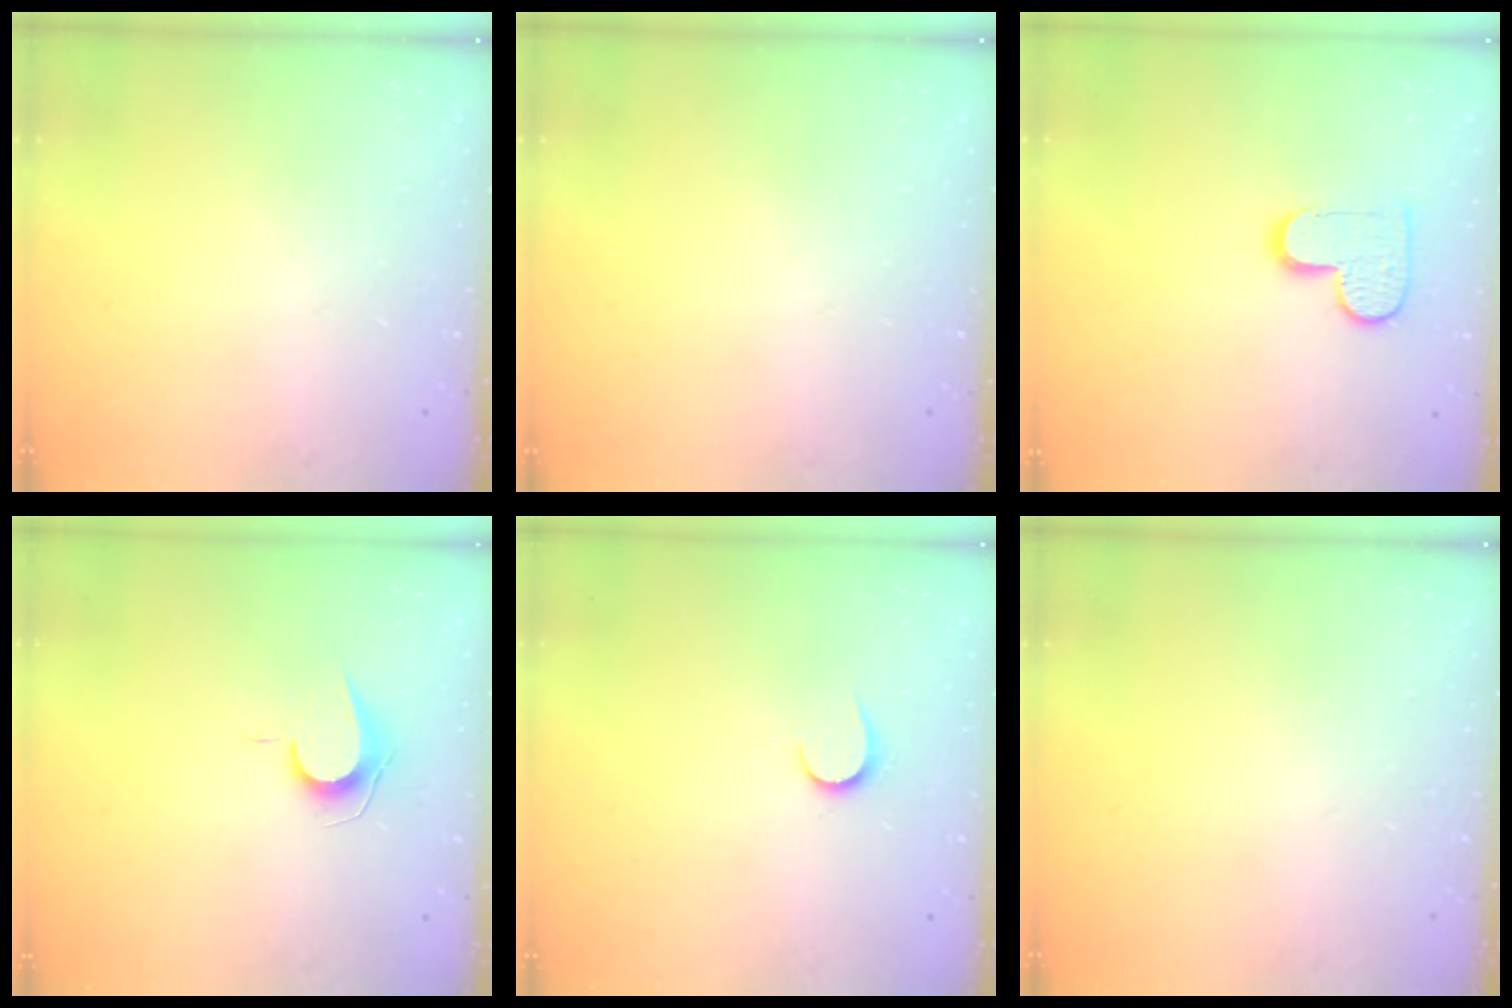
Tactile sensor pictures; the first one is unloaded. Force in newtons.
{"total": 0.0}
{"total": 10.5, "press": 10.5, "slide": 0.5}
{"total": 6.8, "press": 6.8, "slide": 0.7}
{"total": 6.7, "press": 6.7, "slide": 0.6}
{"total": 0.0}